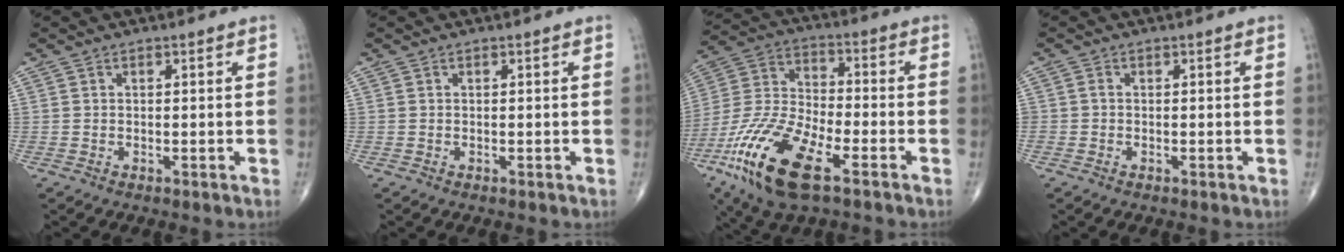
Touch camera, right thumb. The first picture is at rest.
{"total": 0.0}
{"total": 19.4, "force": [-9.7, 7.3, 15.0], "torque": [-0.321, 0.018, -0.185]}
{"total": 0.6, "force": [-0.2, 0.5, 0.3], "torque": [-0.001, 0.002, -0.007]}